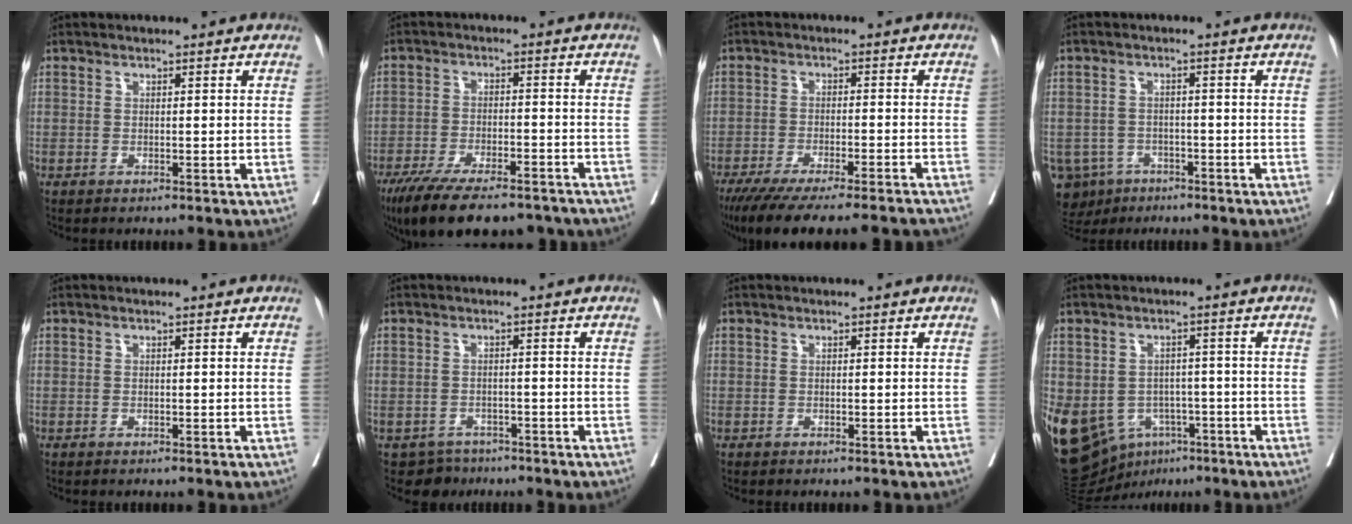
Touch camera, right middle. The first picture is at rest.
{"total": 17.5, "force": [-14.0, 4.7, 9.4], "torque": [-0.165, -0.021, -0.211]}
{"total": 18.4, "force": [-16.0, 0.7, 8.9], "torque": [-0.118, -0.053, -0.229]}
{"total": 9.1, "force": [-5.7, 6.8, 2.2], "torque": [-0.060, -0.004, -0.083]}
{"total": 0.0}
{"total": 3.6, "force": [-2.8, 2.3, -0.2], "torque": [0.004, 0.003, -0.041]}
{"total": 0.0}
{"total": 22.7, "force": [-9.9, 17.3, 11.0], "torque": [-0.329, -0.012, -0.135]}